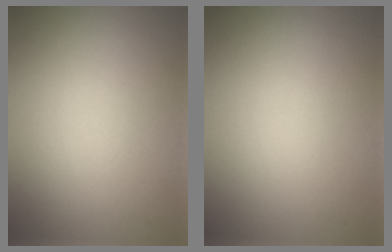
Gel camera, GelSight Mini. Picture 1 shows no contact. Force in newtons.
{"total": 0.0}